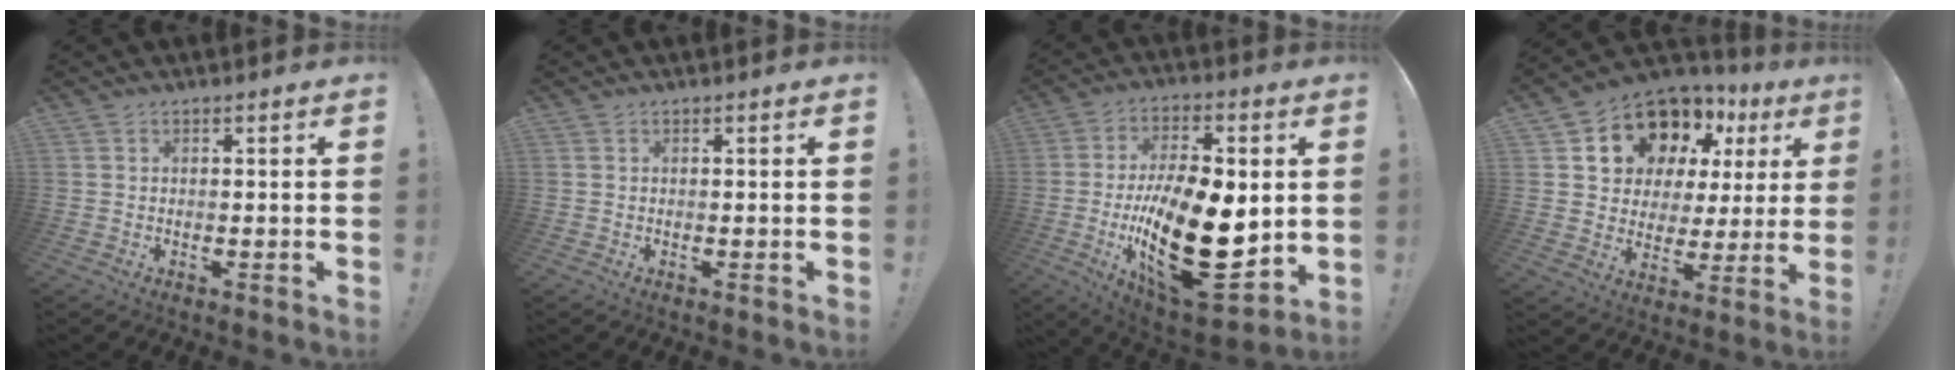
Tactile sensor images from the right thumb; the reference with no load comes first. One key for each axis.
{"total": 0.0}
{"total": 29.6, "fx": -3.5, "fy": 14.7, "fz": 25.5, "tx": -0.460, "ty": 0.003, "tz": -0.042}
{"total": 13.3, "fx": 9.1, "fy": 8.7, "fz": 4.3, "tx": -0.072, "ty": -0.073, "tz": 0.178}